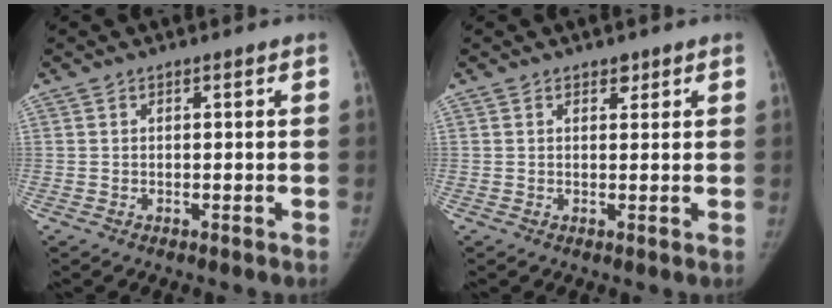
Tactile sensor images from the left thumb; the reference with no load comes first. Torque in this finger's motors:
{"motor_torque": [0.11, 0.00, 0.36, 0.04, 0.05]}